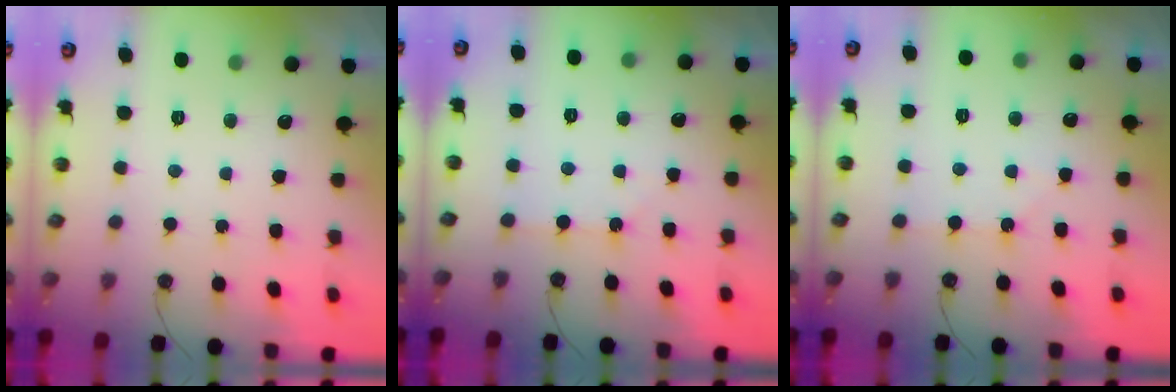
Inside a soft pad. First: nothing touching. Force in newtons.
{"total": 2.2, "press": 2.1, "slide": 0.3}
{"total": 5.1, "press": 5.0, "slide": 0.8}